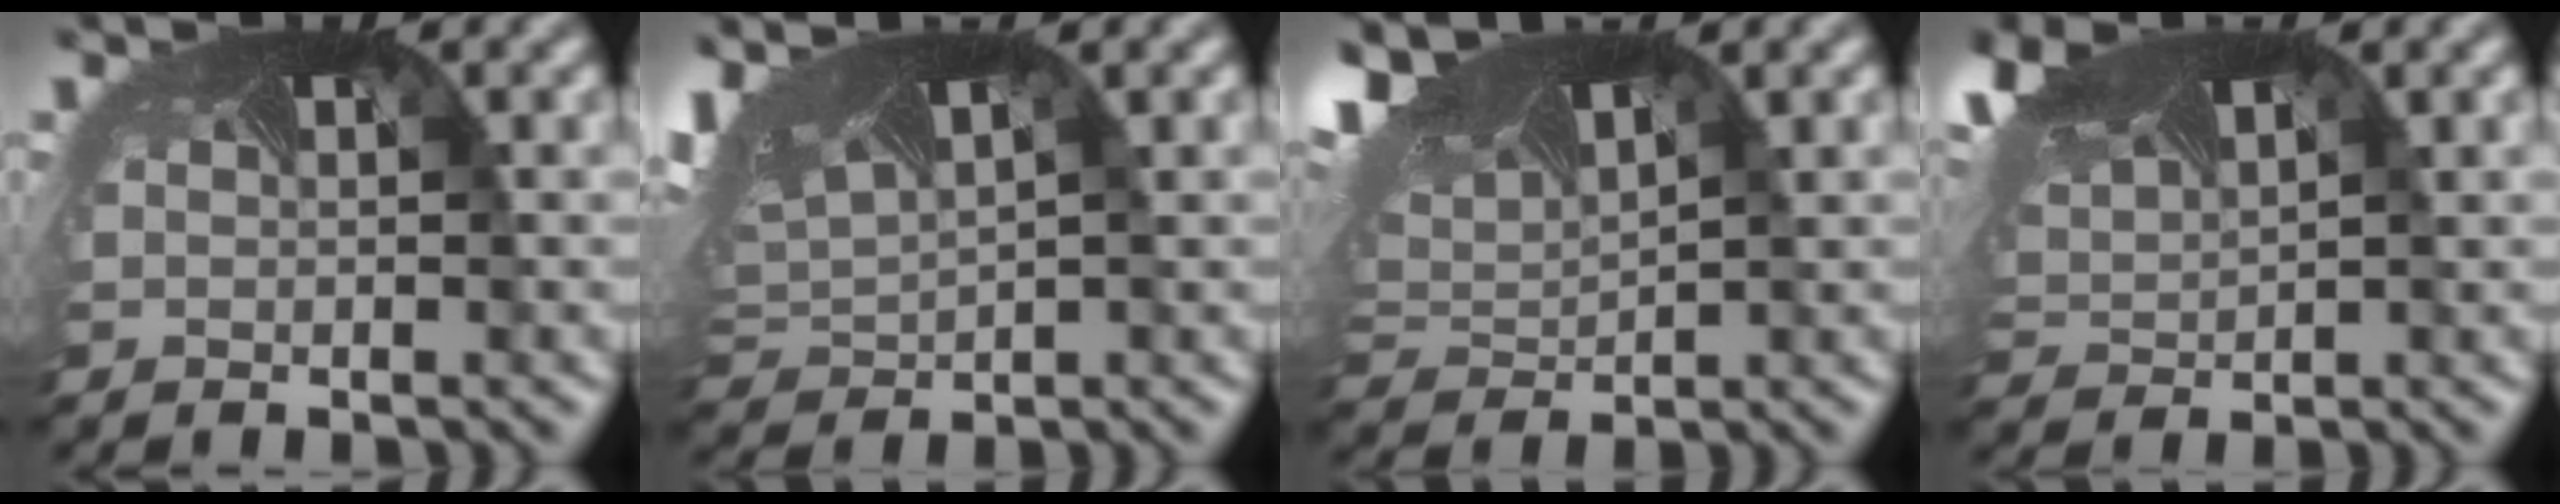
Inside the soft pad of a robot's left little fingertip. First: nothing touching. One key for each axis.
{"total": 7.7, "fx": 3.5, "fy": 3.4, "fz": 5.9, "tx": -0.132, "ty": 0.016, "tz": 0.065}
{"total": 9.5, "fx": 5.0, "fy": 4.3, "fz": 6.8, "tx": -0.145, "ty": 0.024, "tz": 0.089}
{"total": 7.2, "fx": 4.4, "fy": 3.3, "fz": 4.7, "tx": -0.120, "ty": 0.019, "tz": 0.077}